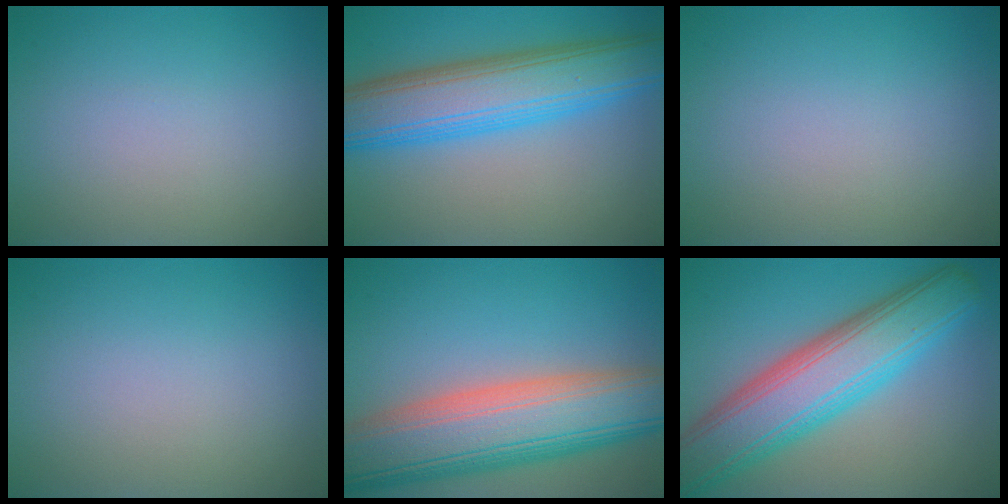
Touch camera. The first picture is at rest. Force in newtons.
{"total": 9.5, "press": 9.5, "slide": 0.2}
{"total": 0.0}
{"total": 0.0}
{"total": 12.5, "press": 12.5, "slide": 0.8}
{"total": 10.0, "press": 10.0, "slide": 0.2}